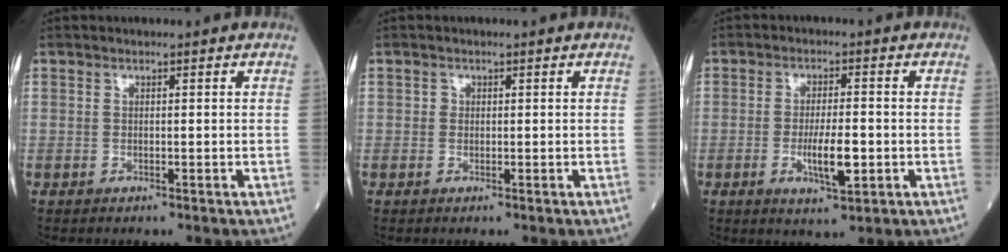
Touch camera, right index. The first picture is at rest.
{"total": 0.6, "force": [0.1, 0.6, 0.1], "torque": [0.001, 0.002, 0.000]}
{"total": 6.0, "force": [-1.4, 1.3, 5.7], "torque": [-0.103, -0.006, -0.020]}